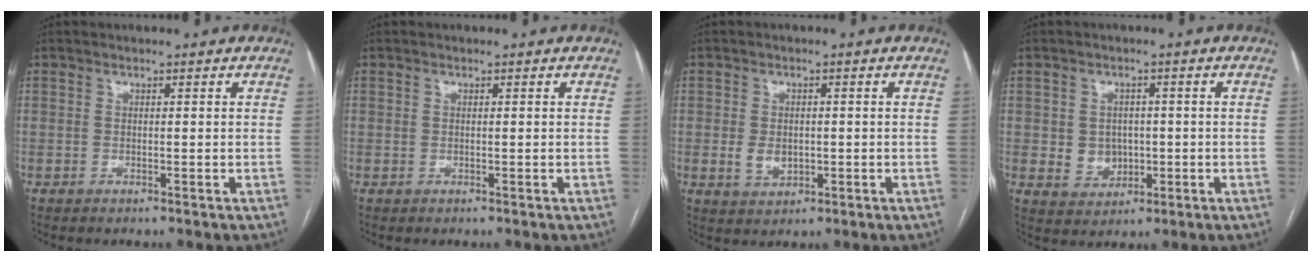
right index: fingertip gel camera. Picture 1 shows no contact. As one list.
[{"total": 0.0}, {"total": 3.7, "force": [-0.4, 2.7, 2.5], "torque": [-0.046, 0.001, 0.003]}, {"total": 4.9, "force": [-0.2, 4.3, 2.2], "torque": [-0.032, 0.009, 0.008]}]